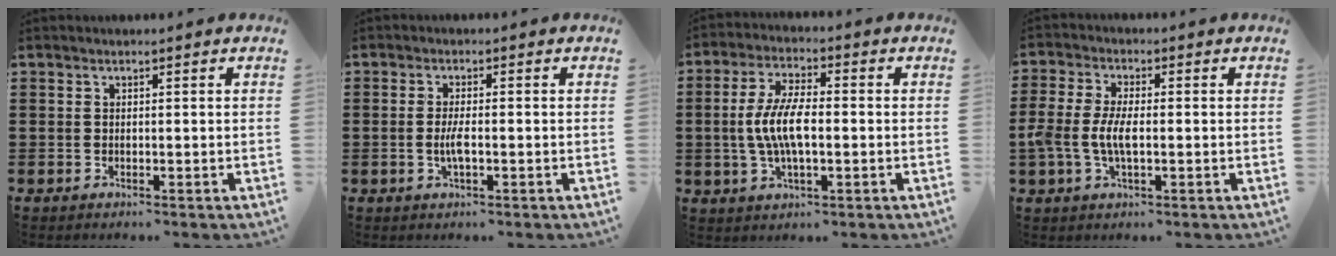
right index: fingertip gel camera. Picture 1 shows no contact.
{"total": 2.8, "force": [-0.6, 0.6, 2.7], "torque": [-0.060, -0.004, -0.016]}
{"total": 7.7, "force": [-0.7, 3.0, 7.1], "torque": [-0.159, -0.005, -0.022]}
{"total": 5.5, "force": [-1.1, 2.5, 4.8], "torque": [-0.116, -0.005, -0.028]}